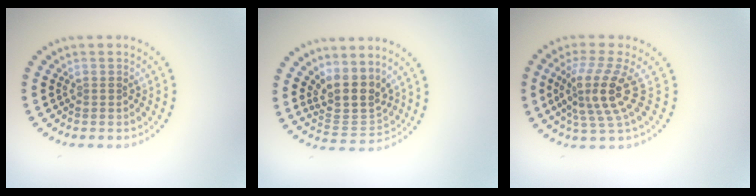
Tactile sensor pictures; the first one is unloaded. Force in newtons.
{"total": 3.9, "press": 3.2, "slide": 2.4}
{"total": 4.3, "press": 3.1, "slide": 3.0}